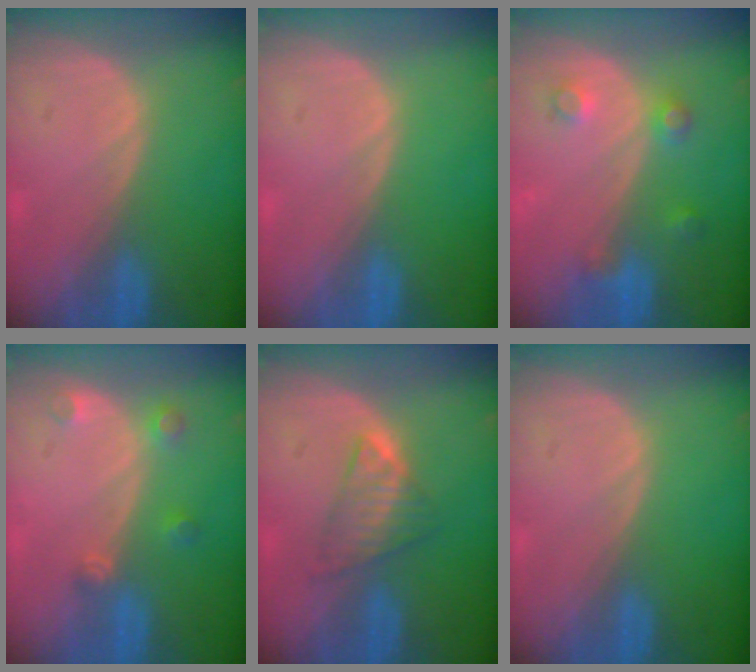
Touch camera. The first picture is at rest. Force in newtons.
{"total": 0.0}
{"total": 3.6, "press": 3.4, "slide": 1.3}
{"total": 2.6, "press": 2.6, "slide": 0.2}
{"total": 4.4, "press": 4.3, "slide": 0.8}
{"total": 0.0}